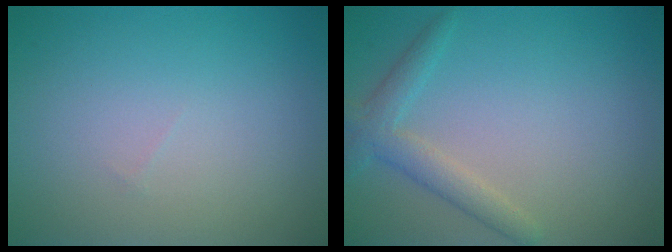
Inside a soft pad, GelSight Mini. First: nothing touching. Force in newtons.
{"total": 2.6, "press": 2.6, "slide": 0.1}